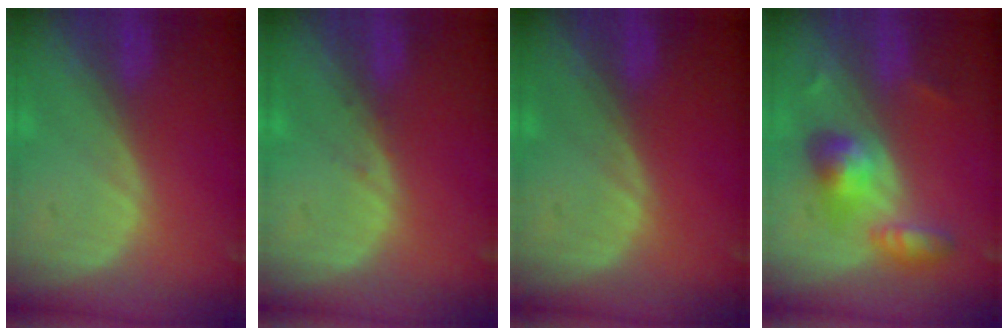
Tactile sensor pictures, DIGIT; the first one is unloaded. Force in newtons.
{"total": 0.6, "press": 0.3, "slide": 0.5}
{"total": 0.0}
{"total": 5.7, "press": 5.7, "slide": 0.6}